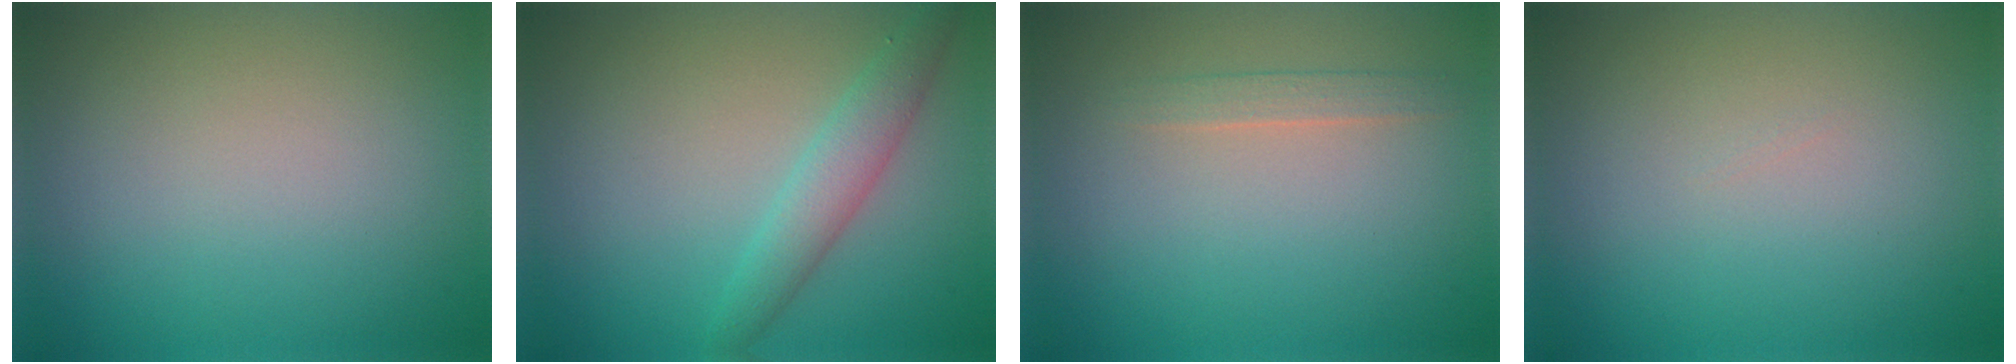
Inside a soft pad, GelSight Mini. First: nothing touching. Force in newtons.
{"total": 2.8, "press": 2.8, "slide": 0.1}
{"total": 1.1, "press": 1.1, "slide": 0.1}
{"total": 0.0}